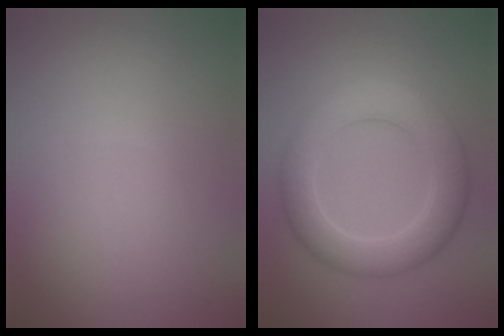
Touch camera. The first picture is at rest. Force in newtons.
{"total": 6.0, "press": 6.0, "slide": 0.2}